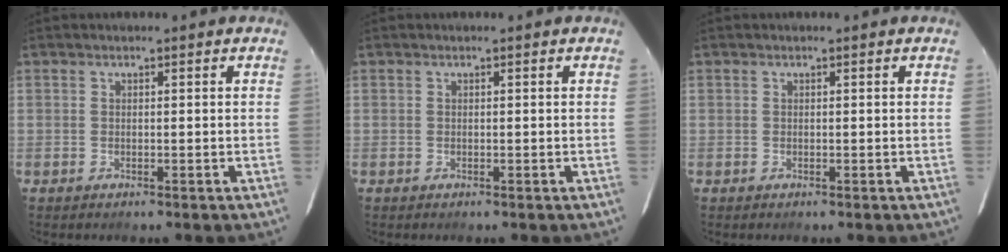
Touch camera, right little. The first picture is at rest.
{"total": 0.0}
{"total": 0.0}